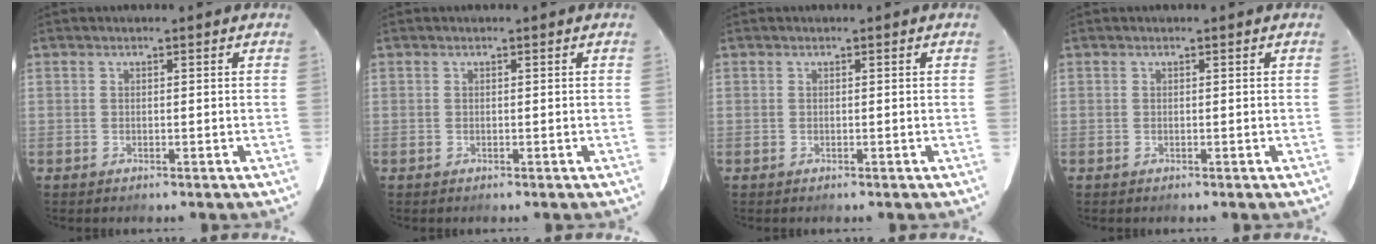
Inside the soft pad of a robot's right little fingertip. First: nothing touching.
{"total": 0.0}
{"total": 0.0}
{"total": 0.0}